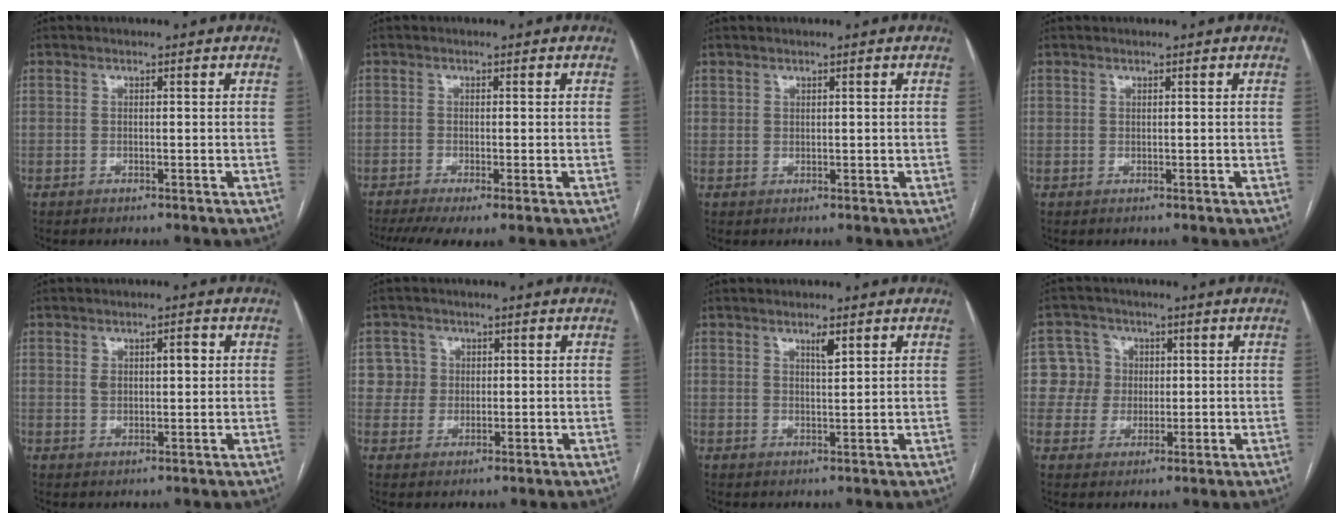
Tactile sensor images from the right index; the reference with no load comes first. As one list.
[{"total": 6.3, "force": [-4.1, 1.2, 4.7], "torque": [-0.079, -0.013, -0.073]}, {"total": 0.9, "force": [0.6, 0.7, 0.2], "torque": [0.006, -0.001, 0.010]}, {"total": 0.0}, {"total": 3.9, "force": [1.0, 2.0, 3.2], "torque": [-0.055, 0.014, 0.021]}, {"total": 4.1, "force": [0.8, 4.0, -0.1], "torque": [0.022, 0.008, 0.014]}, {"total": 2.2, "force": [1.4, 0.4, 1.6], "torque": [-0.029, -0.004, 0.025]}, {"total": 6.1, "force": [0.7, 6.0, 0.6], "torque": [0.000, 0.020, 0.015]}]